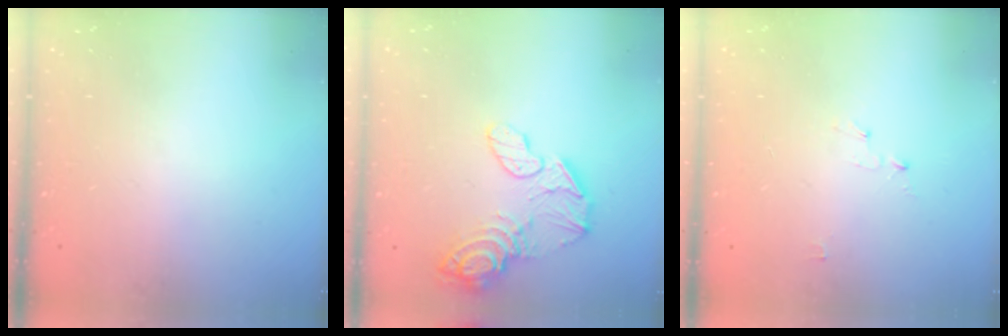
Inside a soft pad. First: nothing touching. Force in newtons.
{"total": 12.6, "press": 12.4, "slide": 2.0}
{"total": 2.8, "press": 2.8, "slide": 0.3}